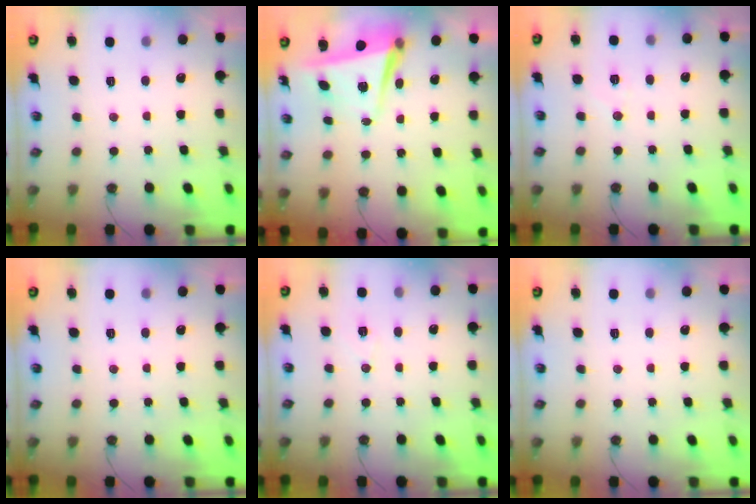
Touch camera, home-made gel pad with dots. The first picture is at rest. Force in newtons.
{"total": 5.3, "press": 5.2, "slide": 1.1}
{"total": 5.2, "press": 4.9, "slide": 1.6}
{"total": 0.0}
{"total": 5.7, "press": 3.6, "slide": 4.4}
{"total": 0.0}